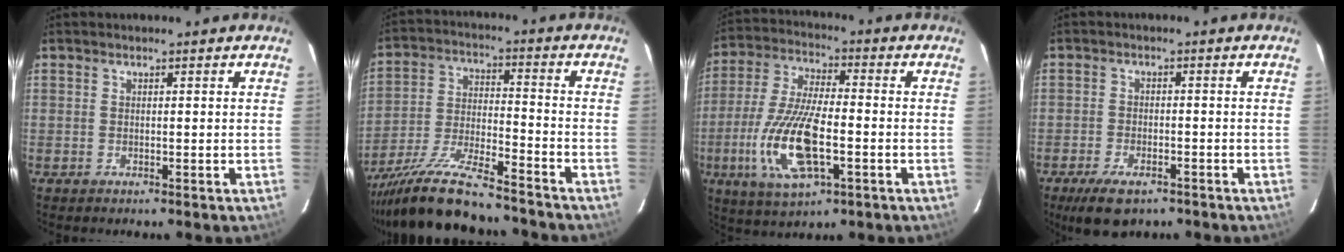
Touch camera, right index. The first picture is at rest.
{"total": 16.9, "force": [-14.6, 2.3, 8.2], "torque": [-0.173, -0.031, -0.251]}
{"total": 16.1, "force": [-4.7, 5.8, 14.3], "torque": [-0.306, -0.012, -0.088]}
{"total": 7.5, "force": [-5.3, 3.2, 4.3], "torque": [-0.101, -0.014, -0.085]}